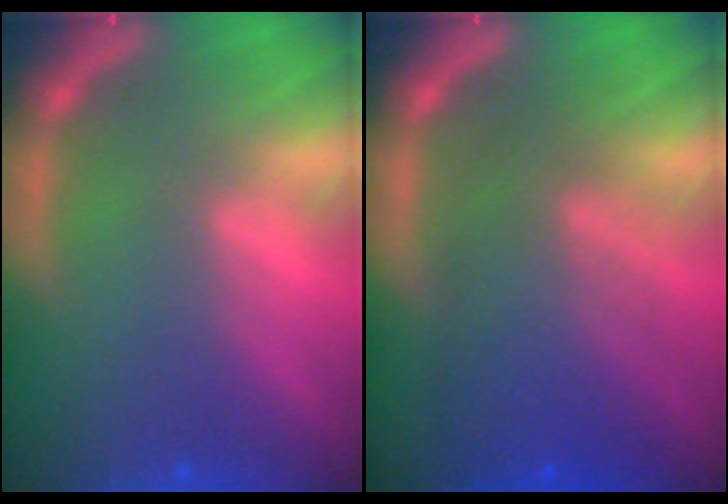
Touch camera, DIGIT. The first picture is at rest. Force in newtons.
{"total": 7.5}